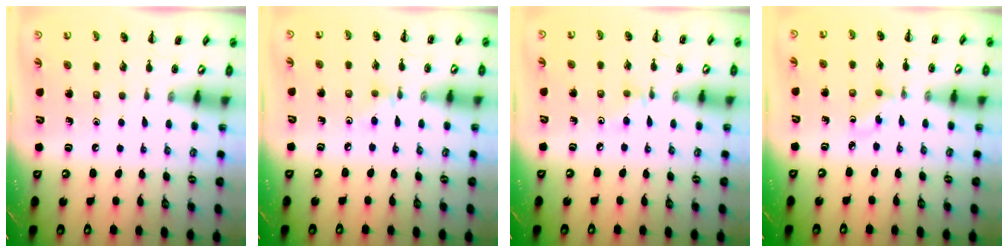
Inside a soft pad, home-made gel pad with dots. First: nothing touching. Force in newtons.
{"total": 2.8, "press": 2.5, "slide": 1.1}
{"total": 3.4, "press": 3.2, "slide": 1.2}
{"total": 1.9, "press": 1.6, "slide": 1.0}